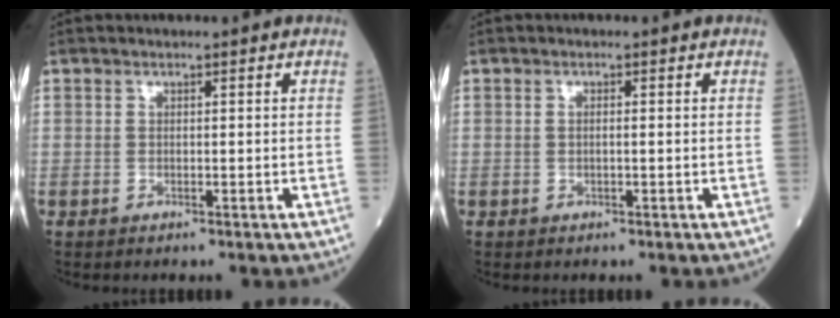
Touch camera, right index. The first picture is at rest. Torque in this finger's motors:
{"motor_torque": [0.03, 0.00, -0.01, 0.00]}